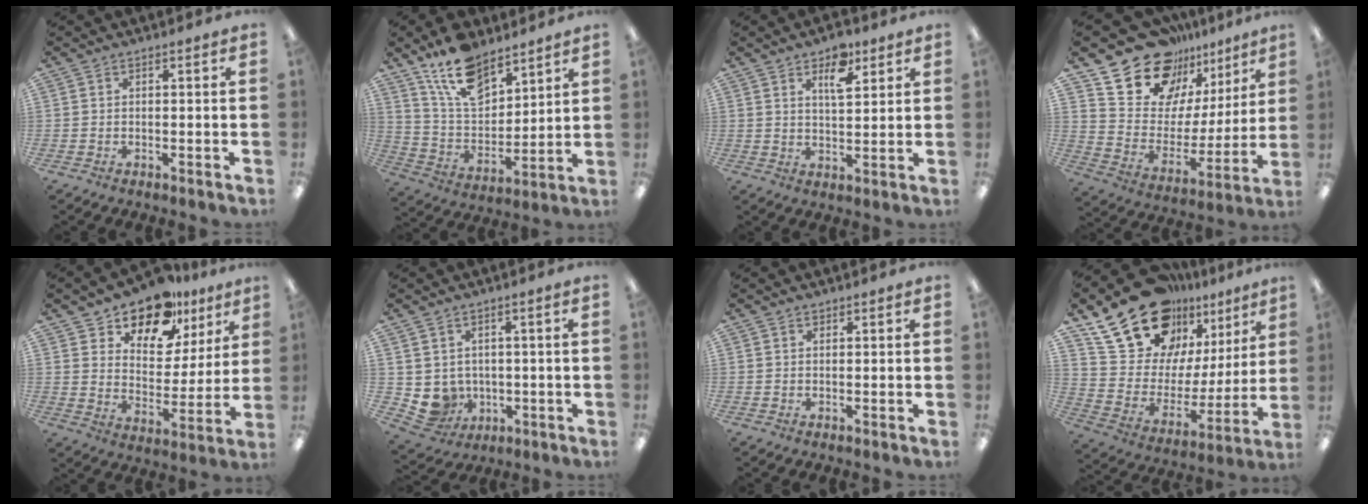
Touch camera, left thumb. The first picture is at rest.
{"total": 15.0, "force": [10.9, 7.4, 7.3], "torque": [-0.143, -0.054, 0.203]}
{"total": 7.8, "force": [4.5, 3.7, 5.2], "torque": [-0.065, -0.018, 0.071]}
{"total": 18.1, "force": [14.0, 10.3, 4.9], "torque": [-0.101, -0.111, 0.254]}
{"total": 16.0, "force": [12.3, 8.4, 6.0], "torque": [-0.100, -0.084, 0.221]}
{"total": 5.6, "force": [0.8, 5.4, 1.1], "torque": [-0.041, -0.010, 0.023]}
{"total": 0.6, "force": [0.5, 0.4, 0.2], "torque": [-0.004, 0.002, 0.008]}
{"total": 22.7, "force": [17.1, 11.9, 9.0], "torque": [-0.167, -0.113, 0.321]}